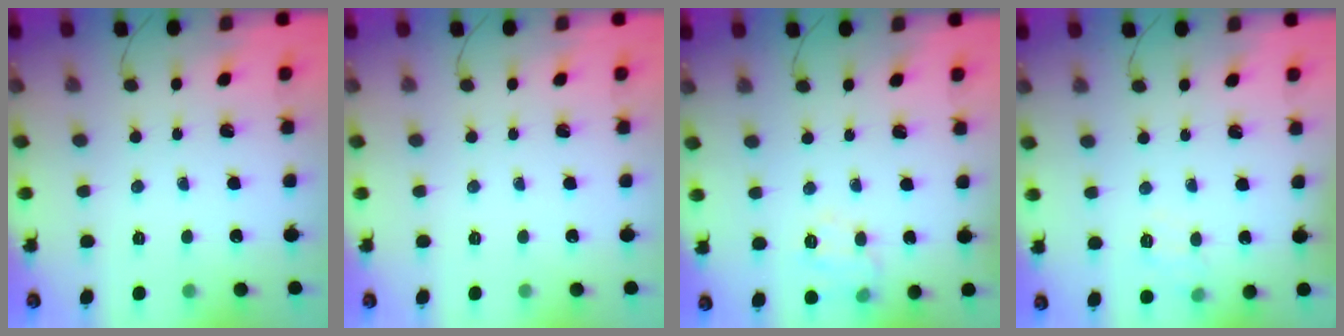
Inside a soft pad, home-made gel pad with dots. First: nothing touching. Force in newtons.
{"total": 0.0}
{"total": 8.7, "press": 8.7, "slide": 0.6}
{"total": 7.5, "press": 7.3, "slide": 1.7}